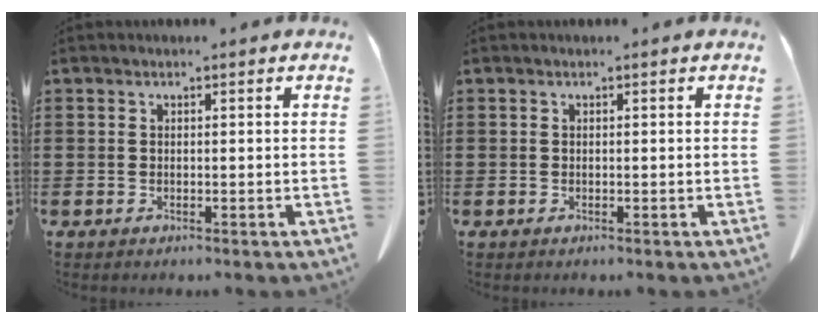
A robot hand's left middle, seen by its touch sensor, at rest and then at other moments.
{"total": 0.0}